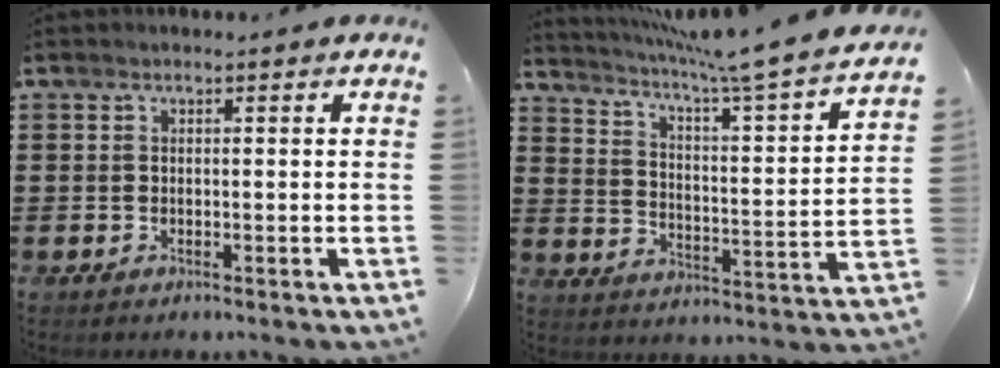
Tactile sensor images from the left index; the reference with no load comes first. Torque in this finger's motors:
{"motor_torque": [0.14, -0.08, 0.28, 0.16]}